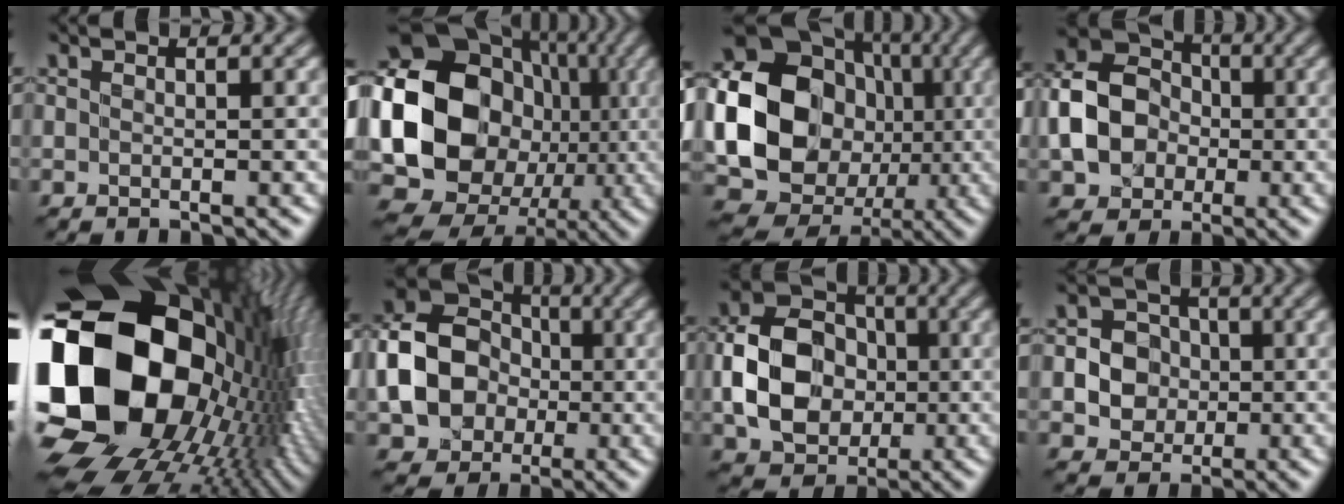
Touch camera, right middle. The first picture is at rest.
{"total": 21.4, "force": [-0.2, 18.6, 10.6], "torque": [-0.206, -0.011, -0.028]}
{"total": 24.1, "force": [-0.2, 21.9, 10.2], "torque": [-0.229, 0.010, -0.044]}
{"total": 7.6, "force": [-1.0, 6.3, 4.2], "torque": [-0.089, 0.006, -0.031]}
{"total": 23.7, "force": [-0.2, 17.5, 16.0], "torque": [-0.352, -0.039, 0.018]}
{"total": 9.7, "force": [-1.2, 7.9, 5.5], "torque": [-0.101, -0.007, -0.031]}
{"total": 8.2, "force": [-0.7, 6.5, 4.9], "torque": [-0.091, 0.007, -0.019]}
{"total": 5.1, "force": [-0.3, 4.8, 1.9], "torque": [-0.017, 0.019, -0.023]}